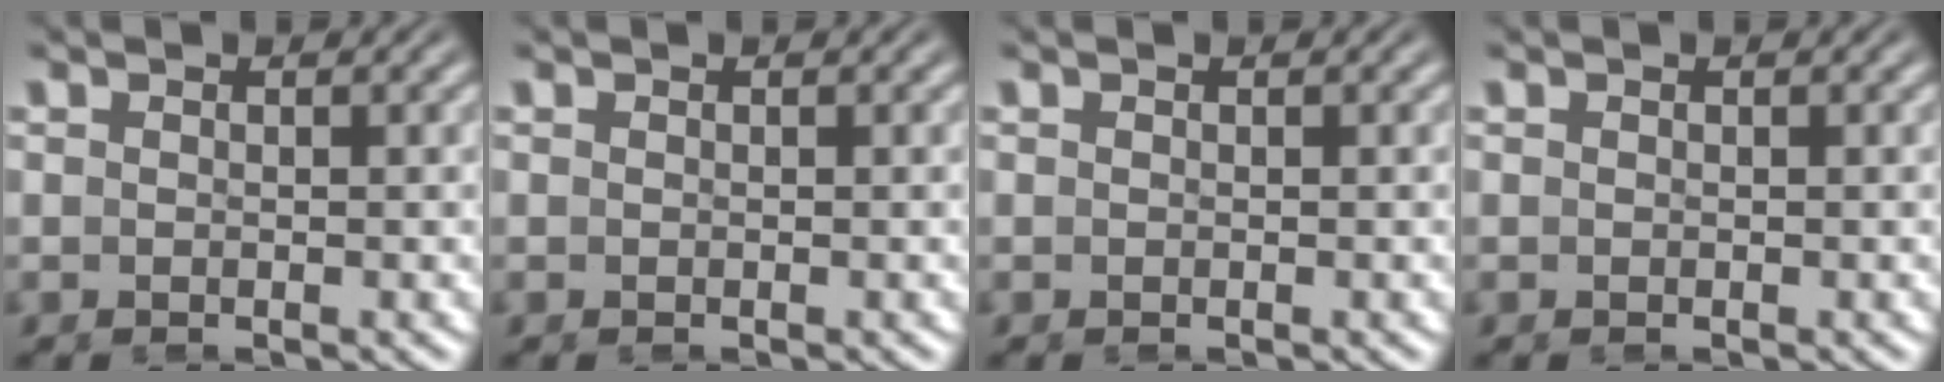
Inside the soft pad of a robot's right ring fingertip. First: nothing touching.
{"total": 0.0}
{"total": 0.0}
{"total": 0.0}